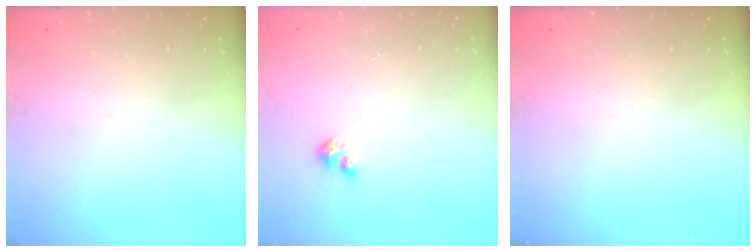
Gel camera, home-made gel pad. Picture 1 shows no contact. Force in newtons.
{"total": 3.0, "press": 2.9, "slide": 0.3}
{"total": 0.0}